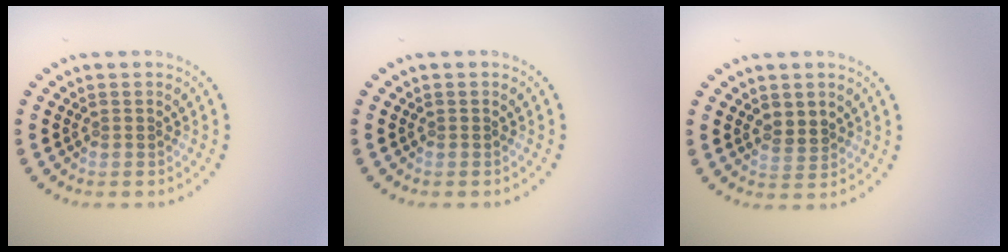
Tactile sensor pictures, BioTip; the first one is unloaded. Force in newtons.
{"total": 0.0}
{"total": 1.8, "press": 1.7, "slide": 0.5}